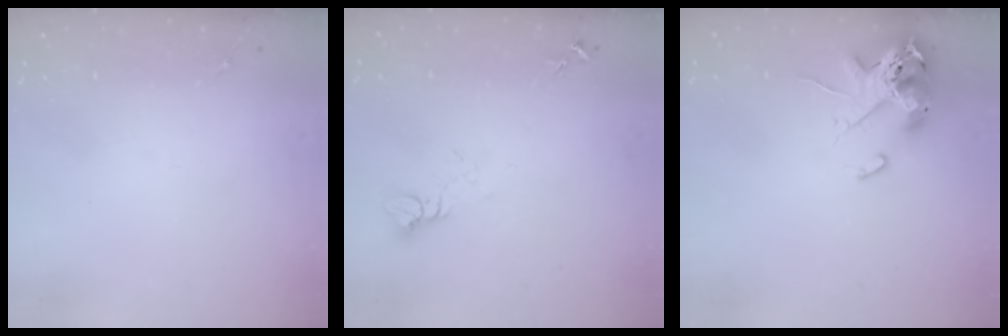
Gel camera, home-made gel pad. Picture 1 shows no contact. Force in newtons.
{"total": 5.0, "press": 5.0, "slide": 0.4}
{"total": 12.5, "press": 12.3, "slide": 2.0}